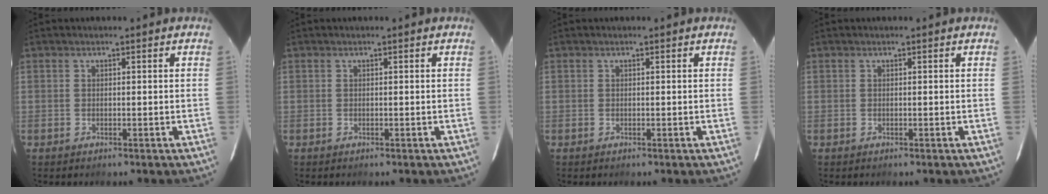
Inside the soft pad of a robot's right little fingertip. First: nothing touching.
{"total": 0.0}
{"total": 0.0}
{"total": 0.0}